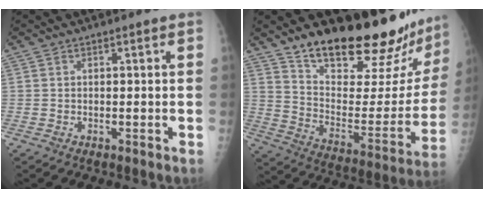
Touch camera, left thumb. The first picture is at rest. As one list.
[{"total": 26.4, "force": [21.9, 7.3, 12.8], "torque": [-0.153, -0.132, 0.319]}]